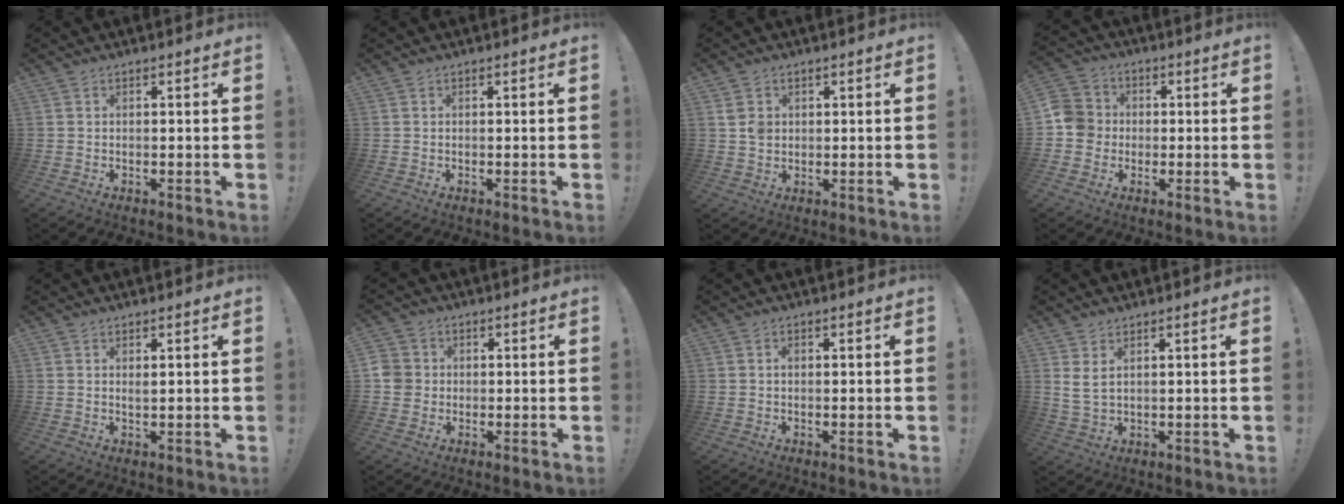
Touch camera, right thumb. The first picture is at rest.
{"total": 0.0}
{"total": 3.1, "force": [1.1, 2.5, 1.5], "torque": [-0.013, -0.005, 0.018]}
{"total": 8.1, "force": [-1.3, 7.7, 2.2], "torque": [-0.042, 0.026, -0.019]}
{"total": 1.2, "force": [0.8, 0.3, 0.7], "torque": [-0.015, 0.001, 0.015]}
{"total": 5.2, "force": [-0.2, 5.0, 1.5], "torque": [-0.040, 0.007, -0.003]}
{"total": 0.5, "force": [0.0, 0.5, 0.0], "torque": [0.000, 0.005, -0.001]}
{"total": 4.0, "force": [2.2, 1.5, 3.0], "torque": [-0.053, -0.007, 0.042]}